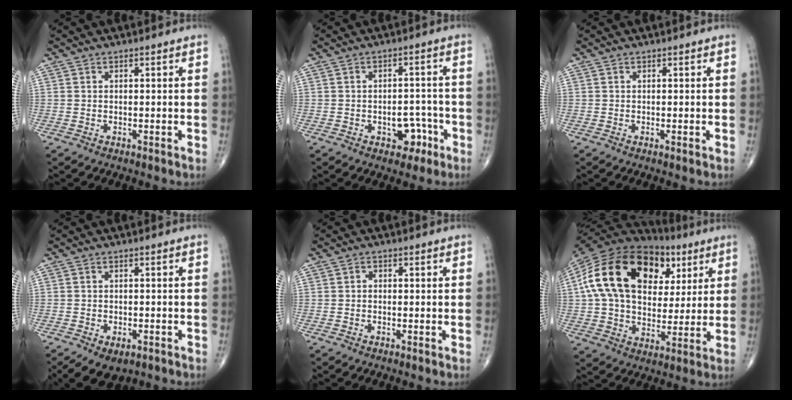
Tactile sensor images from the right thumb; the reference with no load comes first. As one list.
[{"total": 5.5, "force": [-2.7, 3.6, 3.1], "torque": [-0.011, 0.028, -0.032]}, {"total": 0.6, "force": [-0.1, 0.0, 0.5], "torque": [-0.009, -0.003, -0.003]}, {"total": 6.8, "force": [-4.1, 3.8, 3.8], "torque": [-0.053, 0.009, -0.060]}, {"total": 0.9, "force": [-0.1, 0.8, 0.5], "torque": [-0.002, 0.004, -0.006]}, {"total": 27.1, "force": [8.4, 17.6, 18.9], "torque": [-0.334, 0.031, 0.142]}]